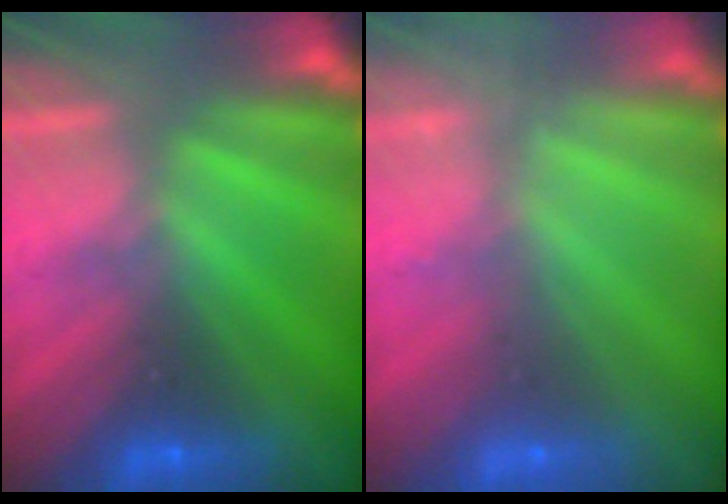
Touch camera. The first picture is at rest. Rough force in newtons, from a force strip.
{"total": 2.4}